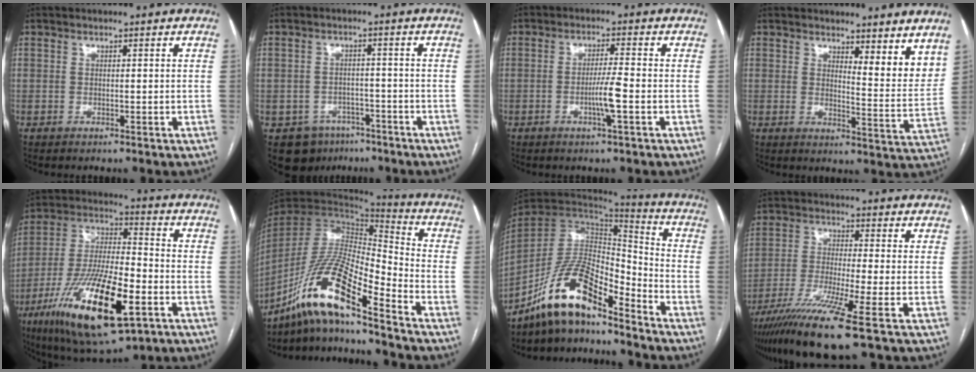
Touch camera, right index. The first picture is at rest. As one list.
[{"total": 6.9, "force": [-4.3, 5.3, 1.1], "torque": [-0.010, 0.010, -0.055]}, {"total": 4.5, "force": [-1.4, -0.4, 4.2], "torque": [-0.079, -0.007, -0.027]}, {"total": 7.1, "force": [5.8, 1.5, 3.8], "torque": [-0.040, -0.030, 0.071]}, {"total": 21.9, "force": [-9.1, 5.6, 19.1], "torque": [-0.389, -0.029, -0.152]}, {"total": 16.0, "force": [-11.8, 1.0, 10.8], "torque": [-0.207, -0.001, -0.220]}, {"total": 13.8, "force": [-10.5, 3.6, 8.1], "torque": [-0.161, 0.025, -0.194]}, {"total": 11.8, "force": [-7.5, -1.3, 9.1], "torque": [-0.176, -0.033, -0.134]}]